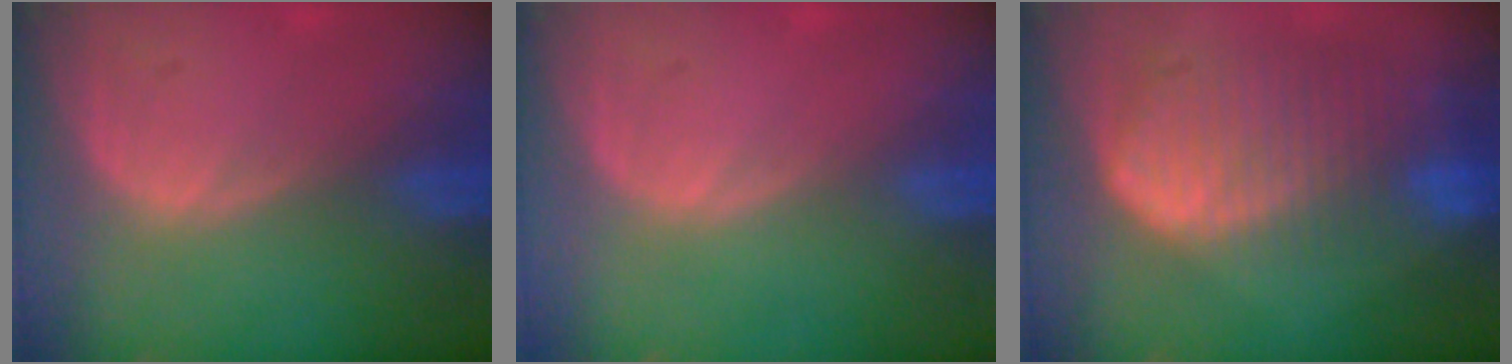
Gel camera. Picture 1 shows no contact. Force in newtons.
{"total": 0.0}
{"total": 10.2, "press": 8.8, "slide": 5.2}